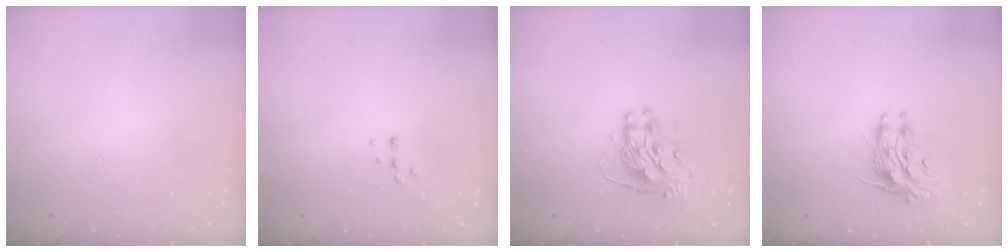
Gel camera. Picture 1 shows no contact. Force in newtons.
{"total": 3.4, "press": 3.3, "slide": 0.6}
{"total": 10.7, "press": 10.6, "slide": 1.2}
{"total": 10.9, "press": 10.9, "slide": 0.5}